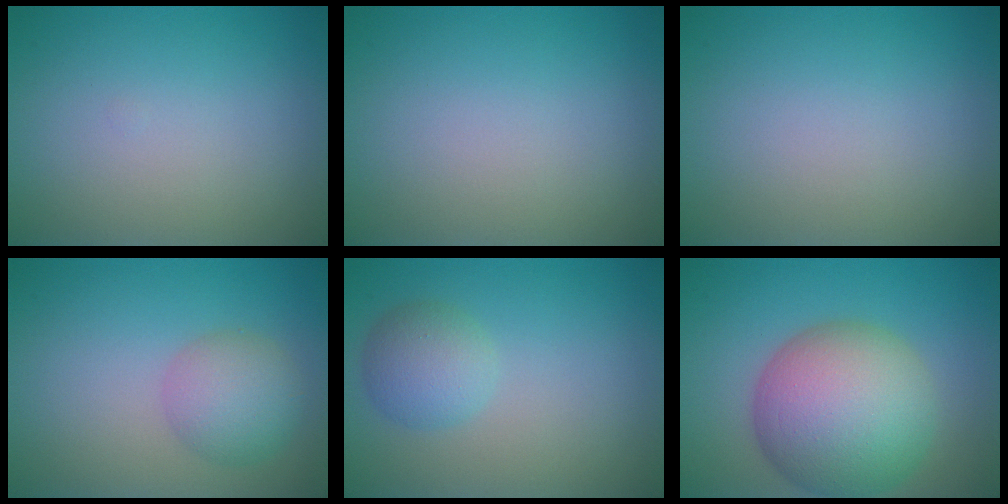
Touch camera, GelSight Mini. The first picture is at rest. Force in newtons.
{"total": 0.0}
{"total": 0.0}
{"total": 3.6, "press": 3.6, "slide": 0.1}
{"total": 2.9, "press": 2.9, "slide": 0.1}
{"total": 11.0, "press": 11.0, "slide": 0.7}